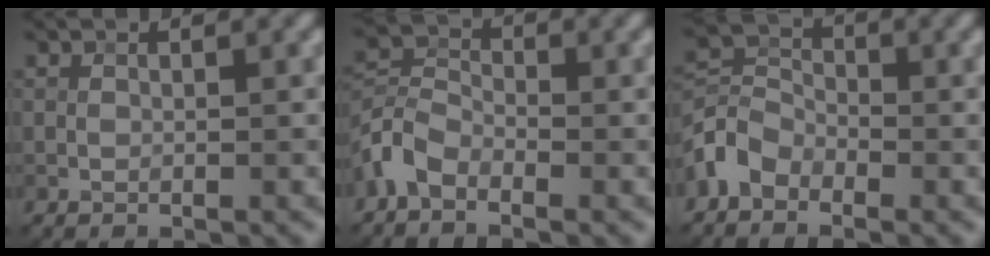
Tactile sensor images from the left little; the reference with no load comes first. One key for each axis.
{"total": 3.5, "fx": -2.3, "fy": 1.9, "fz": 1.8, "tx": -0.042, "ty": 0.009, "tz": -0.060}
{"total": 3.4, "fx": -2.2, "fy": 2.2, "fz": 1.2, "tx": -0.025, "ty": 0.009, "tz": -0.057}